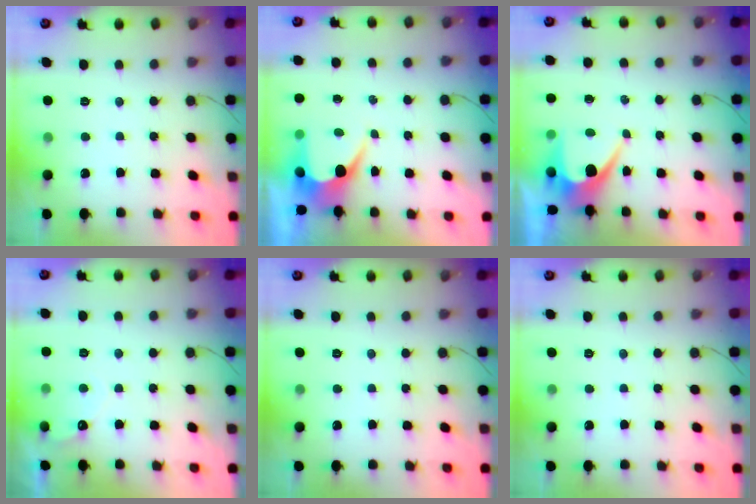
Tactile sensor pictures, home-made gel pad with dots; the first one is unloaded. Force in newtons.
{"total": 6.5, "press": 6.5, "slide": 0.4}
{"total": 7.3, "press": 7.3, "slide": 0.3}
{"total": 3.7, "press": 3.7, "slide": 0.1}
{"total": 0.0}
{"total": 0.0}